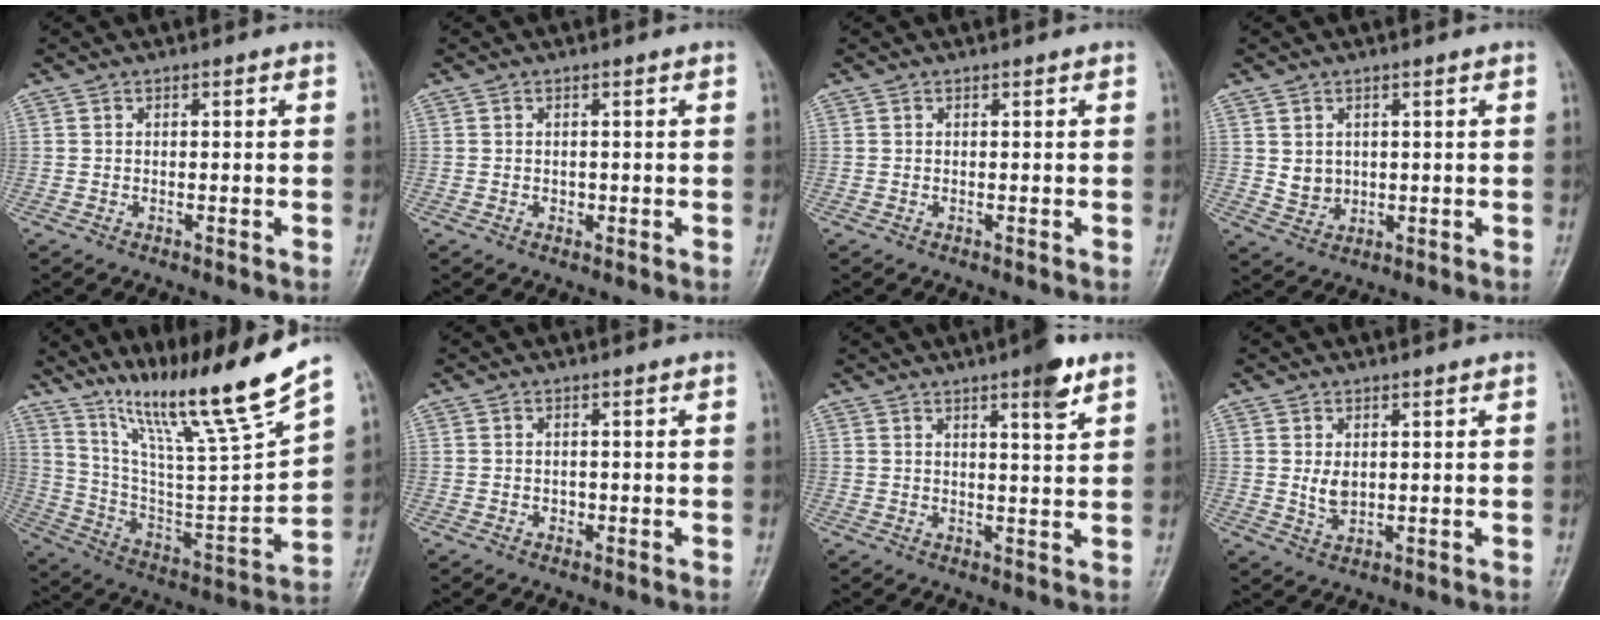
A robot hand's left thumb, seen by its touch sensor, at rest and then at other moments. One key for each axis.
{"total": 0.8, "fx": 0.1, "fy": 0.7, "fz": 0.4, "tx": -0.001, "ty": 0.001, "tz": 0.000}
{"total": 0.0}
{"total": 3.3, "fx": 1.0, "fy": 2.8, "fz": 1.5, "tx": -0.017, "ty": -0.013, "tz": 0.029}
{"total": 23.7, "fx": 17.6, "fy": 0.8, "fz": 15.8, "tx": -0.228, "ty": -0.086, "tz": 0.316}
{"total": 0.8, "fx": 0.0, "fy": 0.7, "fz": 0.4, "tx": -0.001, "ty": 0.001, "tz": 0.000}
{"total": 5.9, "fx": 3.7, "fy": 0.9, "fz": 4.5, "tx": -0.059, "ty": -0.021, "tz": 0.050}
{"total": 3.2, "fx": 1.0, "fy": 2.0, "fz": 2.3, "tx": -0.035, "ty": -0.013, "tz": 0.024}